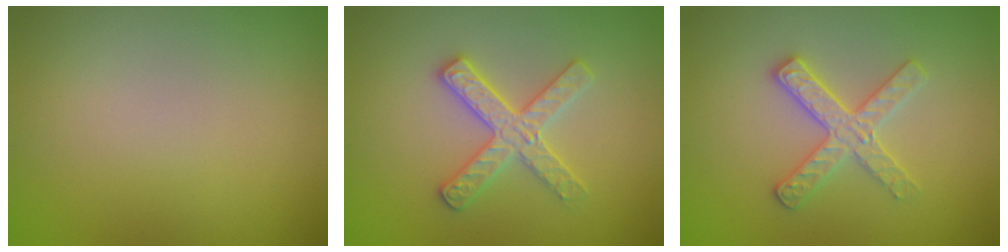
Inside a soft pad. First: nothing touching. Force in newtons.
{"total": 2.9, "press": 2.9, "slide": 0.5}
{"total": 2.8, "press": 2.8, "slide": 0.3}